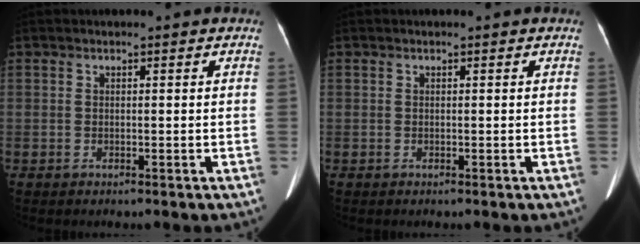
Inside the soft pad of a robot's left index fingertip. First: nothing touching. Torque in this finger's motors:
{"motor_torque": [0.00, 0.00, 0.00, 0.00]}